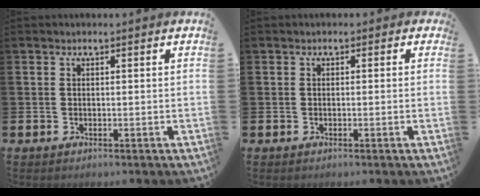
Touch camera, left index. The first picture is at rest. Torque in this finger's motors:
{"motor_torque": [1.13, -1.02, 0.21, 0.03]}